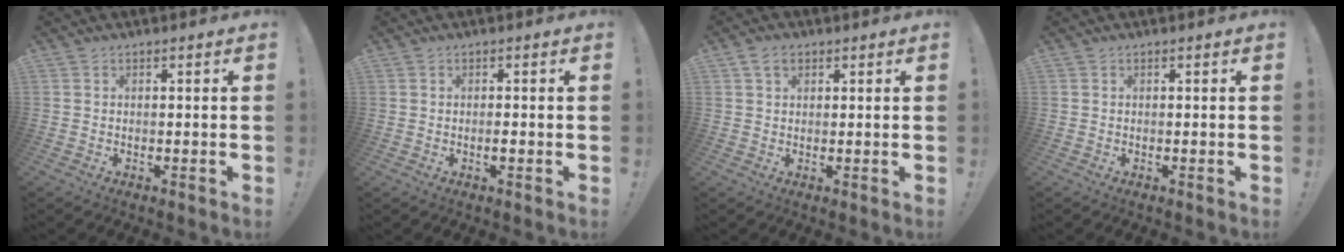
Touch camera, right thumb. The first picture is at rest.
{"total": 1.6, "force": [-0.6, 1.3, 0.7], "torque": [-0.007, 0.000, -0.012]}
{"total": 3.6, "force": [1.8, 2.3, 2.0], "torque": [-0.035, 0.002, 0.034]}
{"total": 0.0}